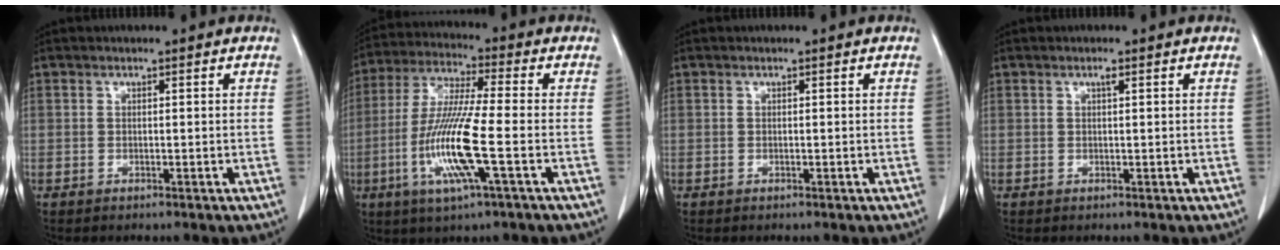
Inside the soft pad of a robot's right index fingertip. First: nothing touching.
{"total": 13.1, "force": [-3.5, 0.2, 12.6], "torque": [-0.261, -0.013, -0.075]}
{"total": 0.0}
{"total": 0.6, "force": [0.3, 0.0, 0.5], "torque": [-0.010, 0.001, 0.005]}